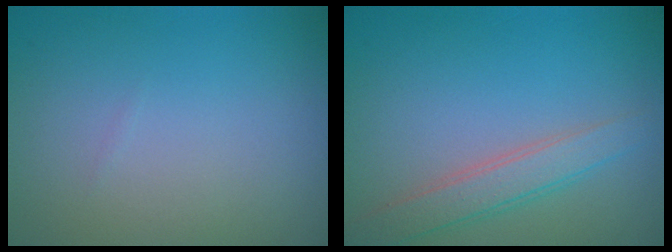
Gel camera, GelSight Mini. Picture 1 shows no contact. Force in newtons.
{"total": 2.8, "press": 2.8, "slide": 0.1}